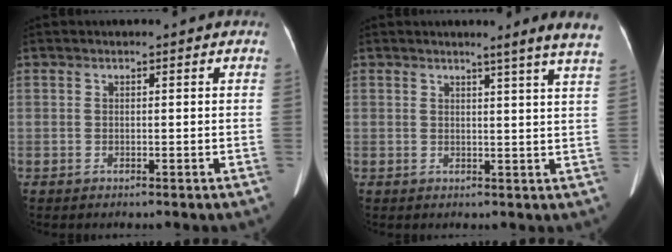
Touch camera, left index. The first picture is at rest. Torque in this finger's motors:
{"motor_torque": [-0.09, -1.02, 0.03, -0.02]}